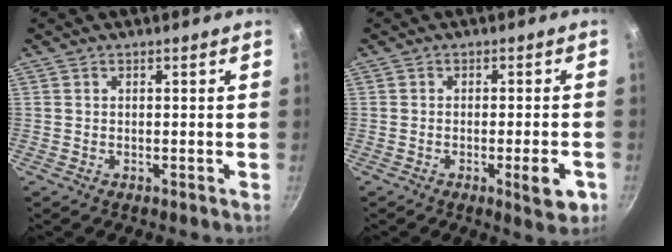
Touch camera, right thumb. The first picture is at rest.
{"total": 5.9, "force": [-2.2, 1.3, 5.3], "torque": [-0.063, 0.006, -0.027]}